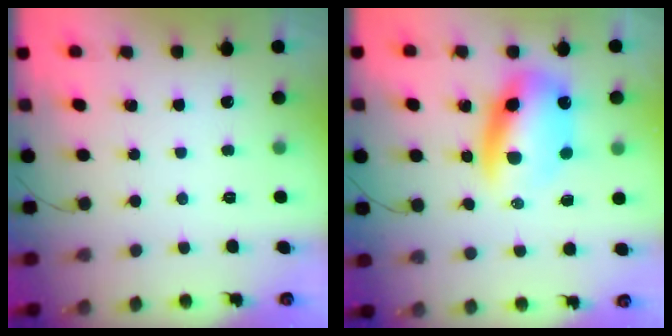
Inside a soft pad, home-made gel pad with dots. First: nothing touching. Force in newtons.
{"total": 12.2, "press": 11.7, "slide": 3.4}